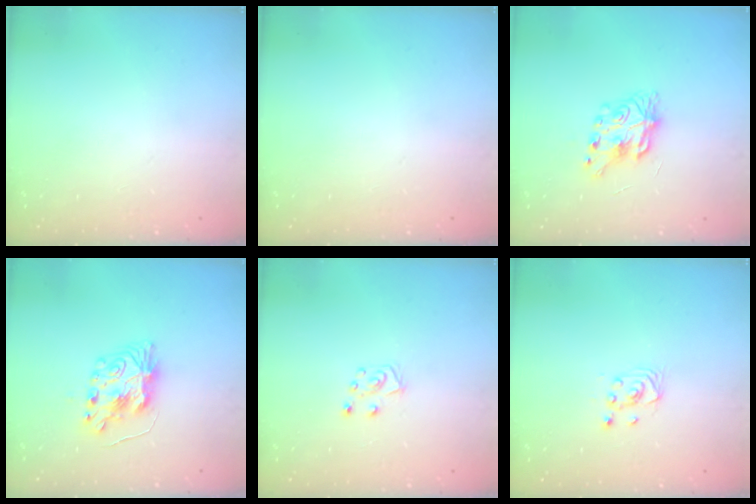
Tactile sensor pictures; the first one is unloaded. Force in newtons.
{"total": 0.0}
{"total": 7.8, "press": 7.8, "slide": 0.1}
{"total": 9.0, "press": 9.0, "slide": 0.5}
{"total": 5.0, "press": 4.9, "slide": 0.4}
{"total": 2.5, "press": 2.2, "slide": 1.1}